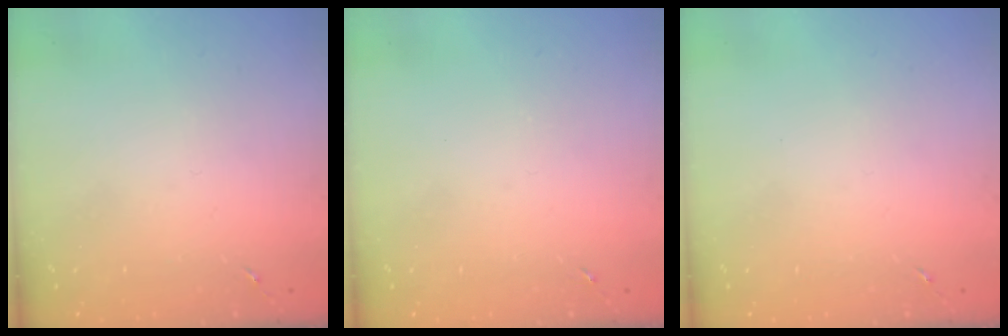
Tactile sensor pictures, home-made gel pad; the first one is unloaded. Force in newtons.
{"total": 0.0}
{"total": 0.0}